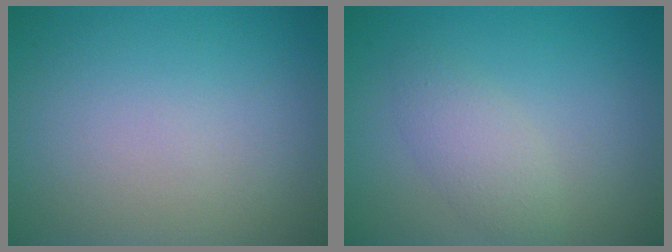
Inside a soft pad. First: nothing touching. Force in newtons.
{"total": 2.4, "press": 2.4, "slide": 0.0}